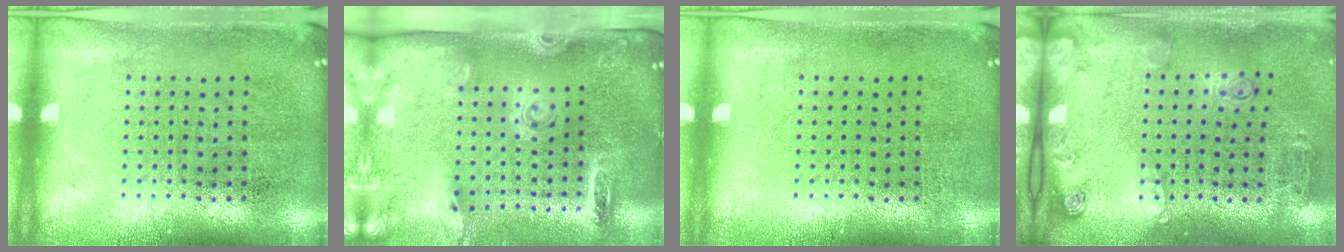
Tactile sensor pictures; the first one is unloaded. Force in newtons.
{"total": 2.7, "press": 1.9, "slide": 1.9}
{"total": 0.0}
{"total": 2.0, "press": 1.2, "slide": 1.6}